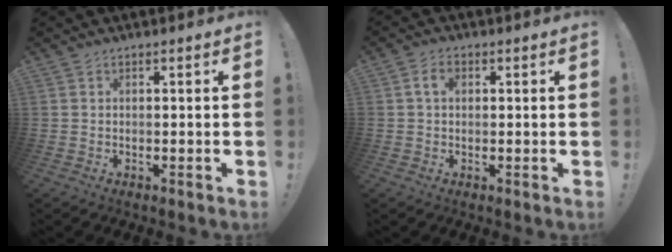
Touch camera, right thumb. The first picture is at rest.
{"total": 3.4, "force": [0.9, 2.1, 2.5], "torque": [-0.051, 0.009, 0.016]}